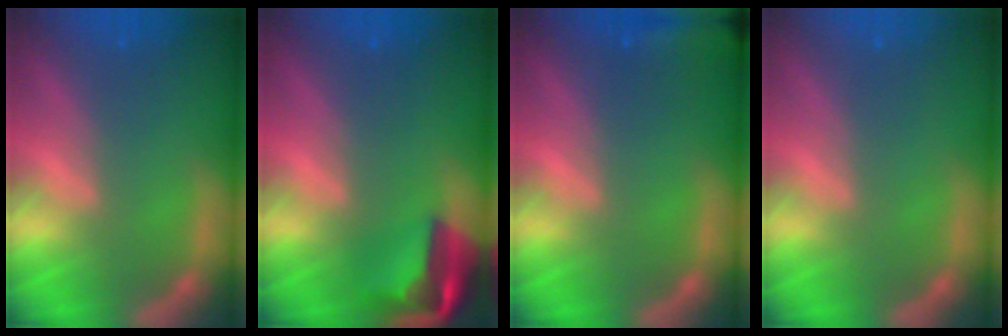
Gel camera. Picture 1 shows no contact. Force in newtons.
{"total": 5.9}
{"total": 8.0}
{"total": 0.0}